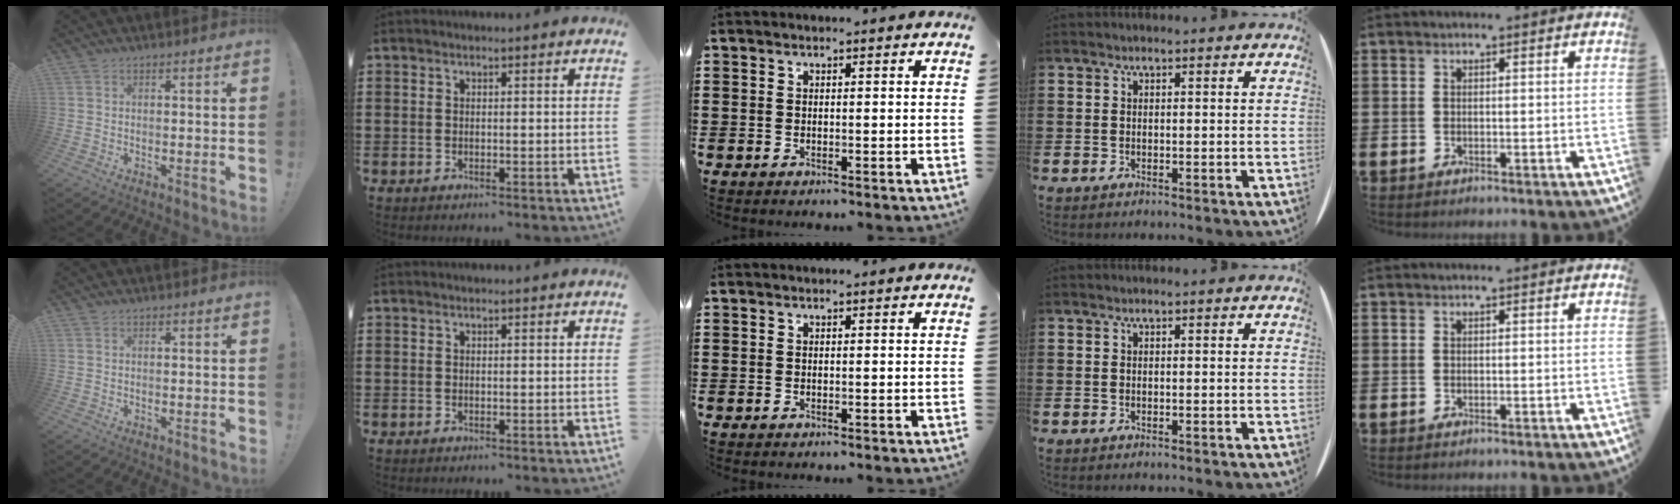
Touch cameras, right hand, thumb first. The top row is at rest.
{}